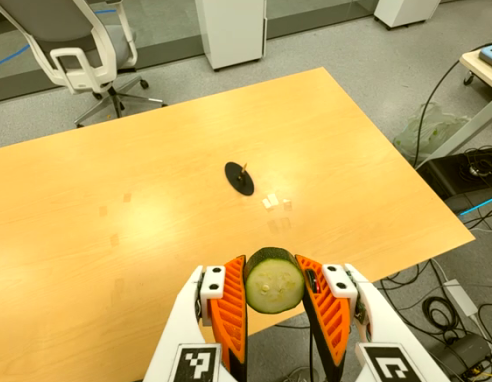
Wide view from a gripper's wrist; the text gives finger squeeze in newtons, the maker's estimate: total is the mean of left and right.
{"total": 11.2, "left": 10.0, "right": 12.5}